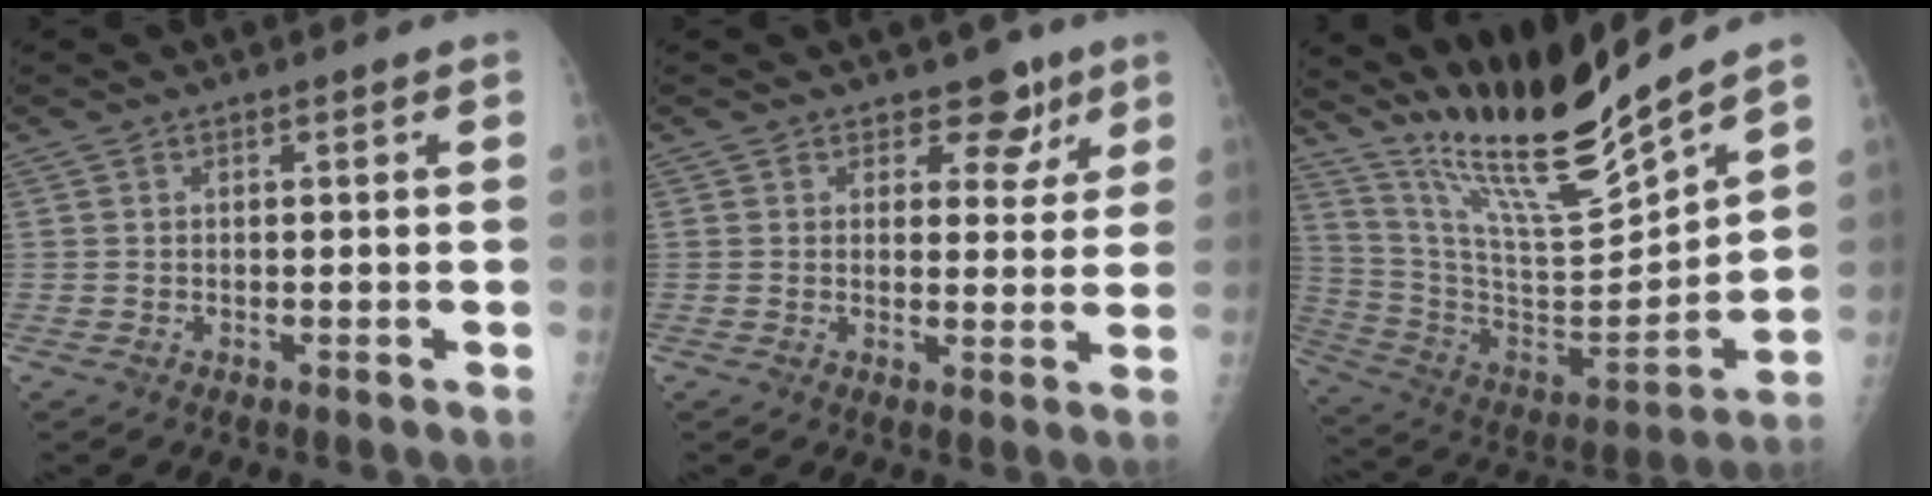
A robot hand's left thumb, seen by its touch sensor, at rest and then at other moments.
{"total": 5.7, "force": [3.8, 3.7, 2.0], "torque": [0.016, -0.017, 0.048]}
{"total": 21.0, "force": [18.1, 1.4, 10.7], "torque": [-0.155, -0.109, 0.331]}